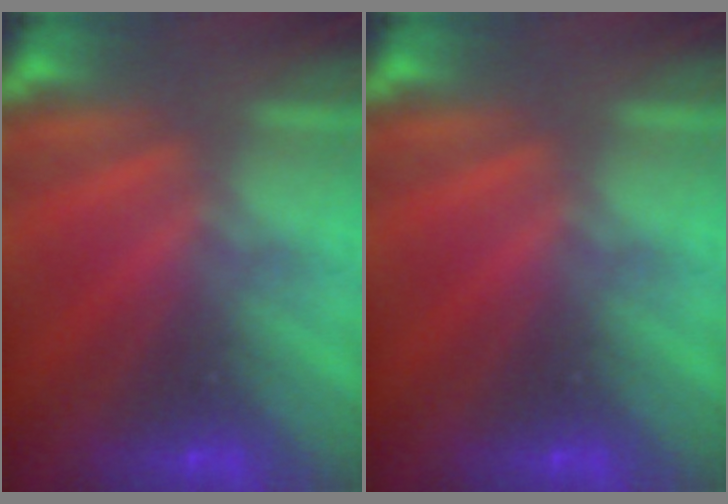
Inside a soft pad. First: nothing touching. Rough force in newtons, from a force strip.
{"total": 0.0}